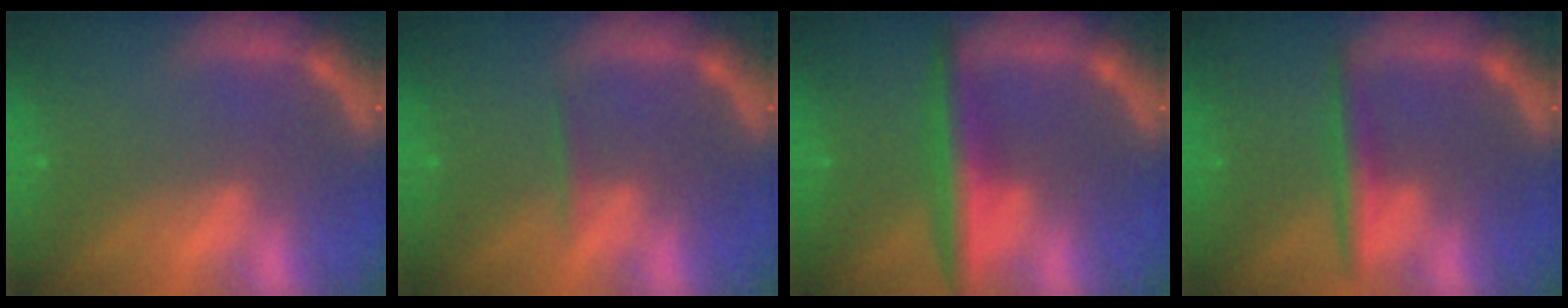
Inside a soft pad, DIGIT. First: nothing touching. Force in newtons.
{"total": 0.9}
{"total": 5.0}
{"total": 3.0}